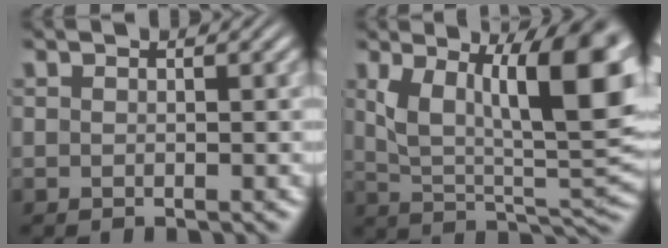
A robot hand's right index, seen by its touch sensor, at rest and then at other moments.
{"total": 13.3, "force": [3.0, 6.7, 11.0], "torque": [-0.156, -0.019, 0.055]}